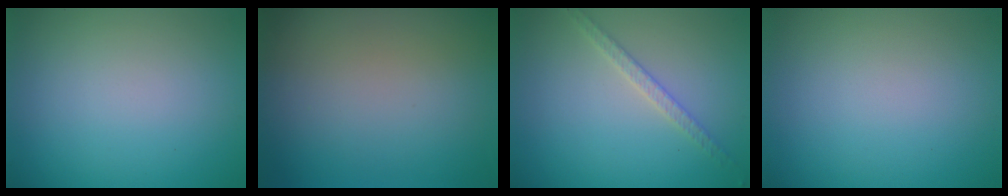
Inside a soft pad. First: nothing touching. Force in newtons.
{"total": 0.0}
{"total": 1.9, "press": 1.9, "slide": 0.4}
{"total": 0.0}